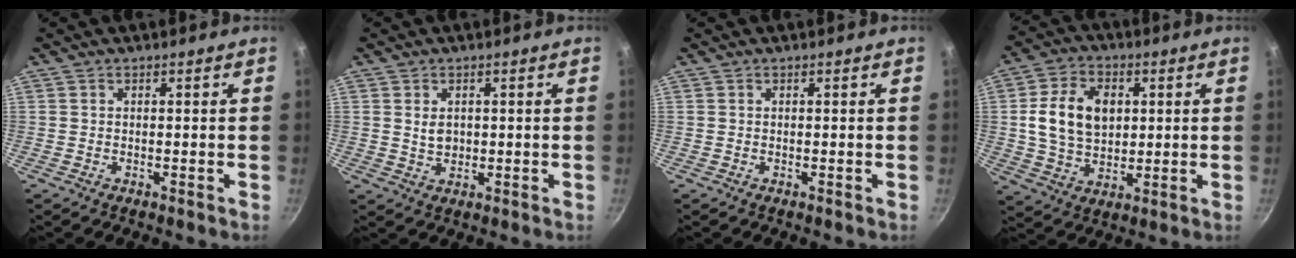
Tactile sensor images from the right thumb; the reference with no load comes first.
{"total": 3.0, "force": [0.5, 2.3, 2.0], "torque": [-0.026, -0.002, 0.011]}
{"total": 0.0}
{"total": 12.9, "force": [2.0, 9.1, 8.8], "torque": [-0.140, 0.000, 0.035]}